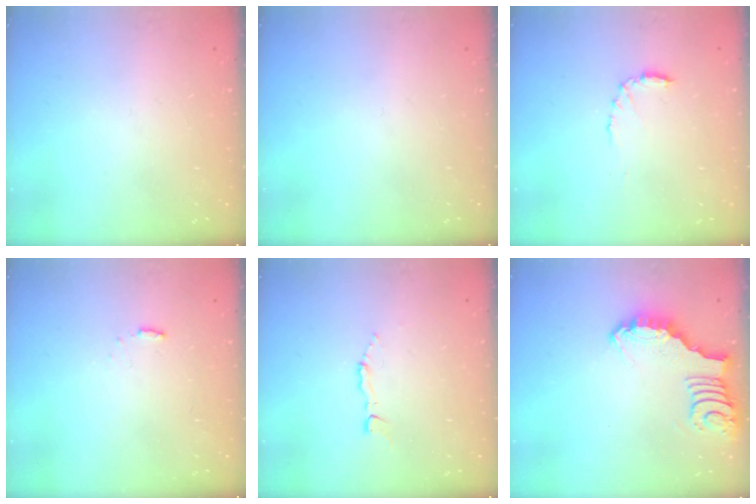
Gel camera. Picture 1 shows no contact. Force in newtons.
{"total": 0.0}
{"total": 6.8, "press": 6.8, "slide": 0.7}
{"total": 4.8, "press": 4.8, "slide": 0.5}
{"total": 2.8, "press": 2.8, "slide": 0.4}
{"total": 3.7, "press": 3.7, "slide": 0.1}